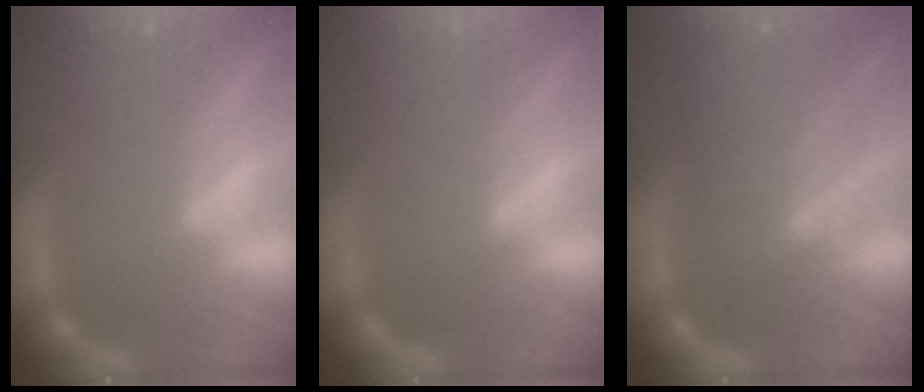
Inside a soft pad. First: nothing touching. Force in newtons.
{"total": 0.0}
{"total": 7.5}